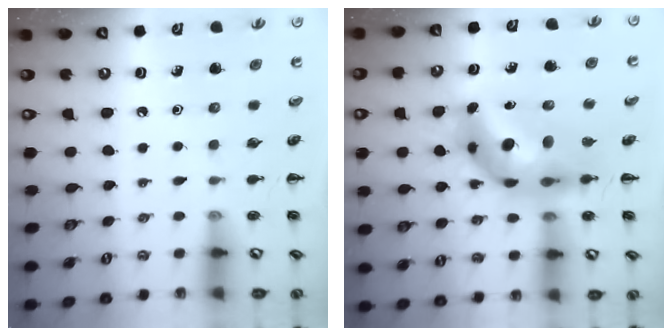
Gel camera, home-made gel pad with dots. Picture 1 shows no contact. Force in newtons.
{"total": 11.3, "press": 10.8, "slide": 3.4}